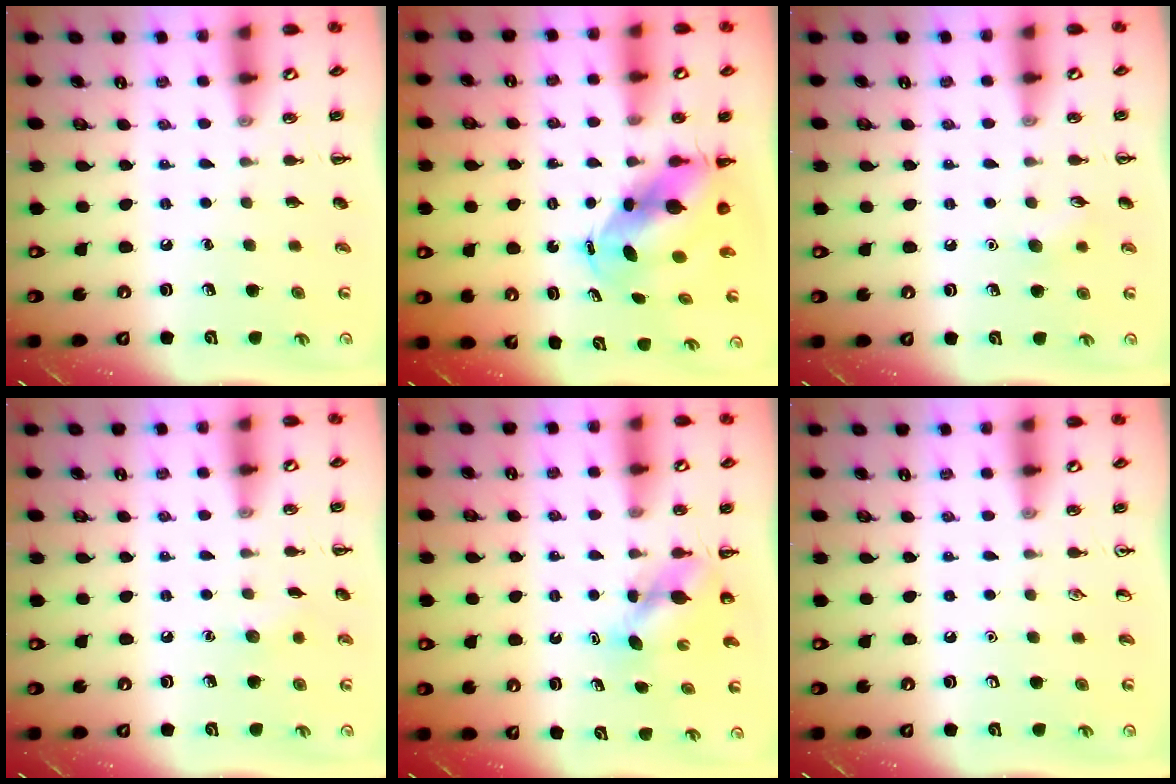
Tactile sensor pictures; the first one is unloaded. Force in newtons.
{"total": 7.5, "press": 7.3, "slide": 1.7}
{"total": 5.6, "press": 5.4, "slide": 1.5}
{"total": 4.9, "press": 4.7, "slide": 1.3}
{"total": 4.4, "press": 4.4, "slide": 0.4}
{"total": 0.0}